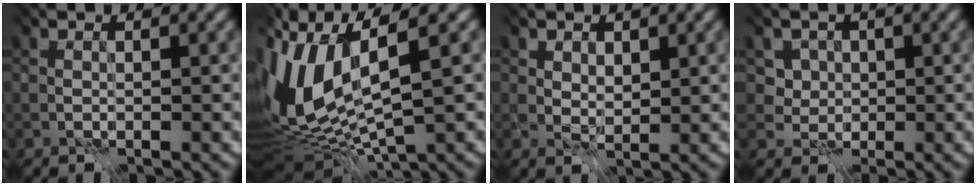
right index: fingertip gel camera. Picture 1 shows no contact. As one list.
[{"total": 10.3, "force": [-2.0, 3.5, 9.4], "torque": [-0.233, -0.017, 0.003]}, {"total": 0.5, "force": [-0.4, -0.1, -0.3], "torque": [-0.002, -0.021, 0.014]}, {"total": 1.7, "force": [-0.1, 1.7, -0.2], "torque": [-0.031, -0.030, 0.033]}]